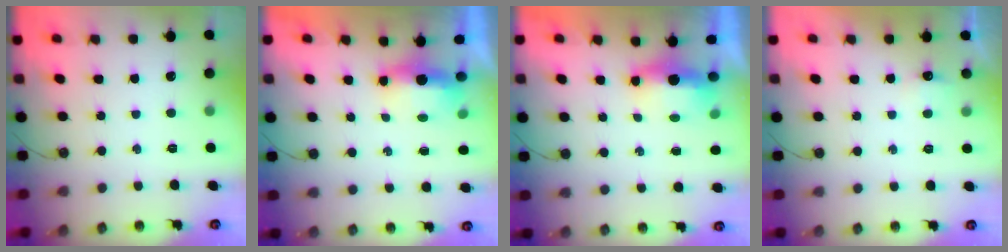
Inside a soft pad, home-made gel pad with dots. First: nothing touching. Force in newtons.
{"total": 14.2, "press": 7.1, "slide": 12.4}
{"total": 14.0, "press": 7.0, "slide": 12.1}
{"total": 4.1, "press": 4.0, "slide": 1.0}